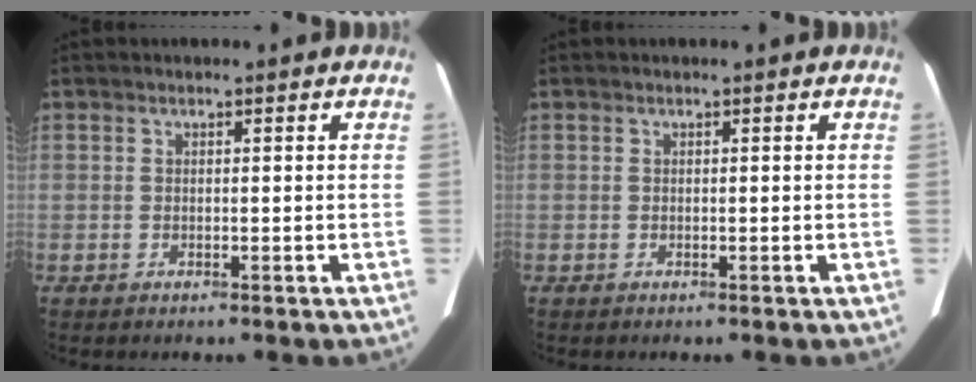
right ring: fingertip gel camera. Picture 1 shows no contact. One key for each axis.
{"total": 0.0}